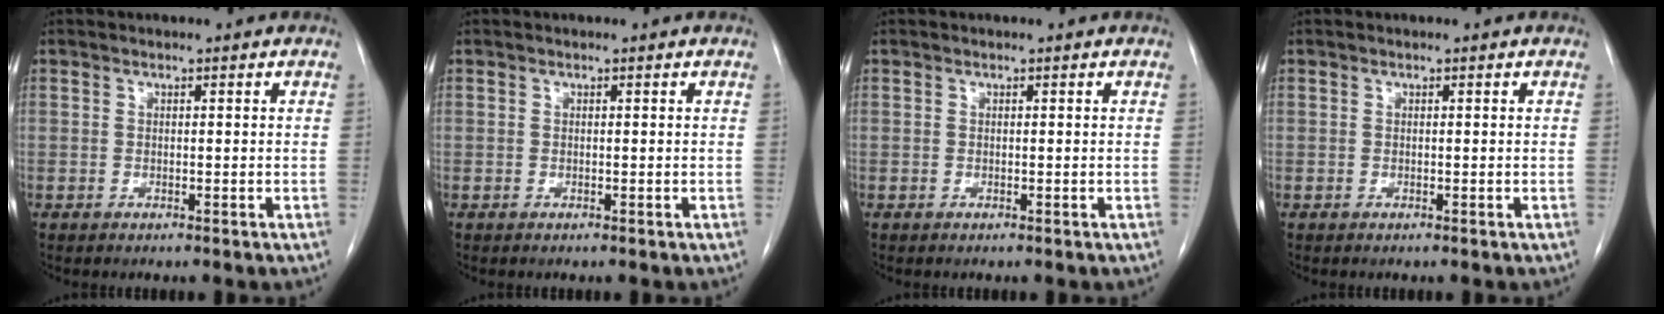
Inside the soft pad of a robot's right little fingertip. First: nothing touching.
{"total": 0.0}
{"total": 0.0}
{"total": 0.0}